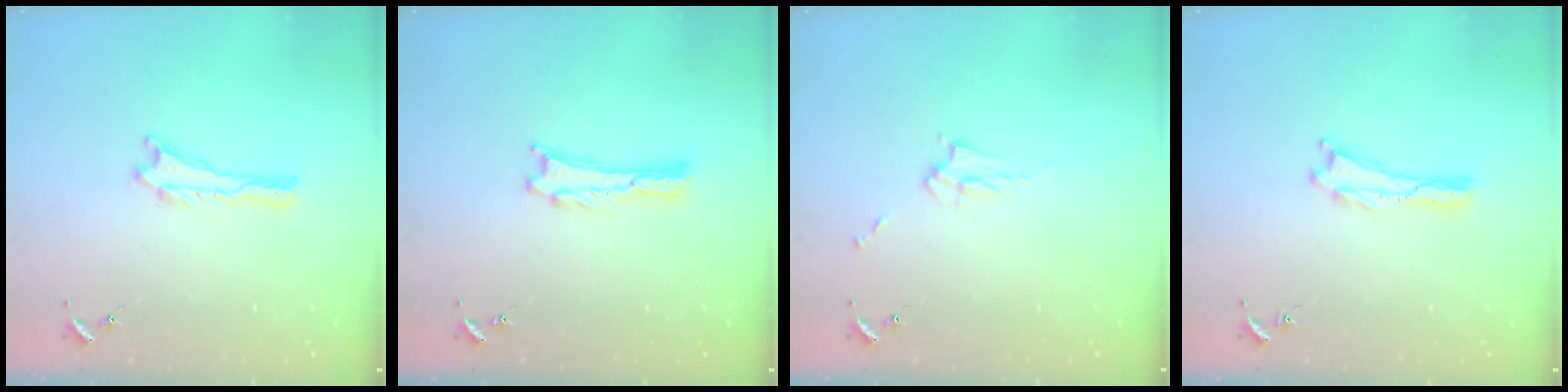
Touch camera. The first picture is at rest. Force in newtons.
{"total": 0.0}
{"total": 2.9, "press": 2.9, "slide": 0.4}
{"total": 0.0}